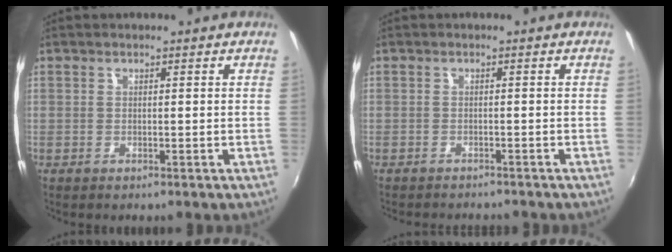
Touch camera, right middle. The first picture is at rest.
{"total": 4.4, "force": [-4.1, 0.6, 1.3], "torque": [-0.036, -0.017, -0.061]}